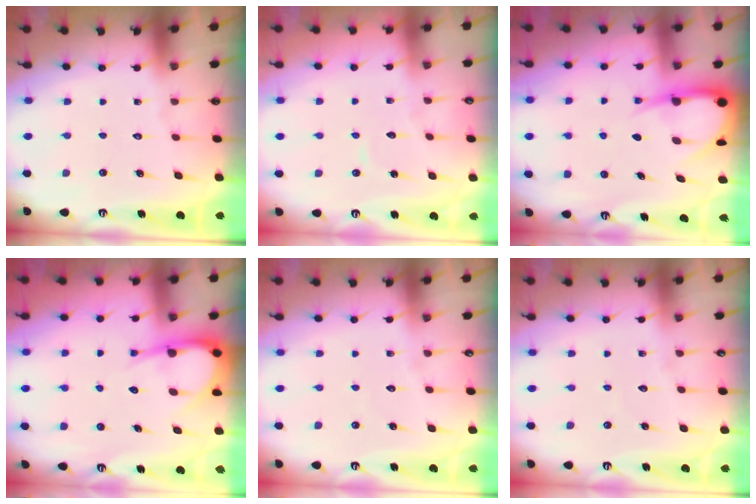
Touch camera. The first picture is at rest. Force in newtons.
{"total": 4.0, "press": 4.0, "slide": 0.2}
{"total": 8.8, "press": 8.8, "slide": 0.8}
{"total": 8.2, "press": 8.2, "slide": 0.8}
{"total": 2.3, "press": 2.3, "slide": 0.2}
{"total": 2.3, "press": 2.3, "slide": 0.2}